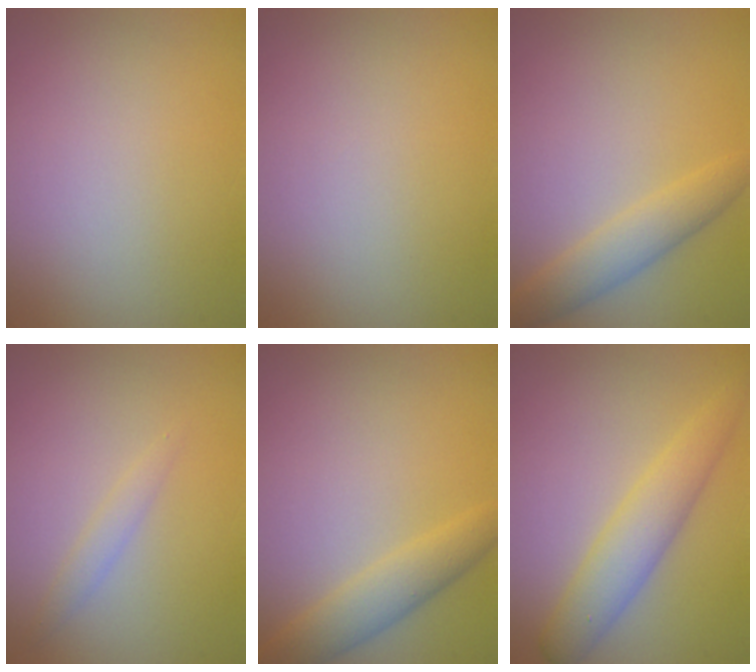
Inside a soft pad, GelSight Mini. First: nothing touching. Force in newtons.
{"total": 0.0}
{"total": 3.0, "press": 3.0, "slide": 0.1}
{"total": 1.2, "press": 1.2, "slide": 0.1}
{"total": 3.1, "press": 3.1, "slide": 0.1}
{"total": 3.9, "press": 3.9, "slide": 0.1}